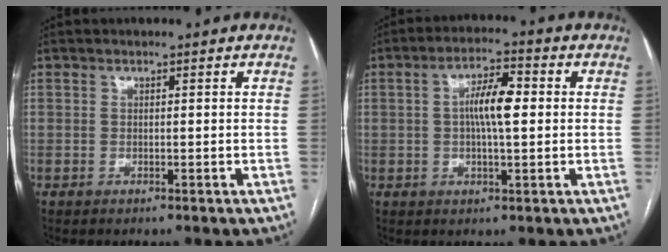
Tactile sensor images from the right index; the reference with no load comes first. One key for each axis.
{"total": 6.7, "fx": 0.6, "fy": 1.6, "fz": 6.4, "tx": -0.120, "ty": 0.015, "tz": 0.007}